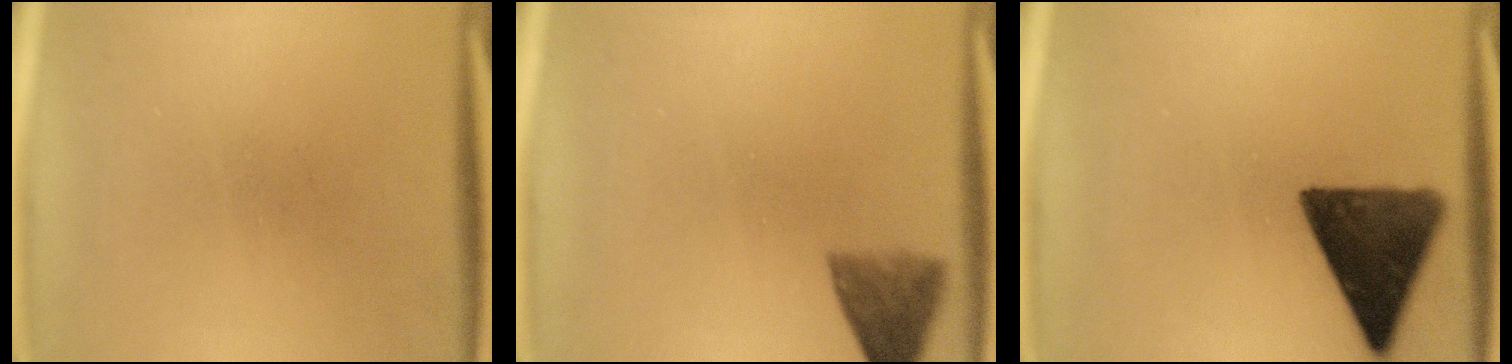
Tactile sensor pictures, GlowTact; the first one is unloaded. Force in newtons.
{"total": 4.8}
{"total": 12.8}